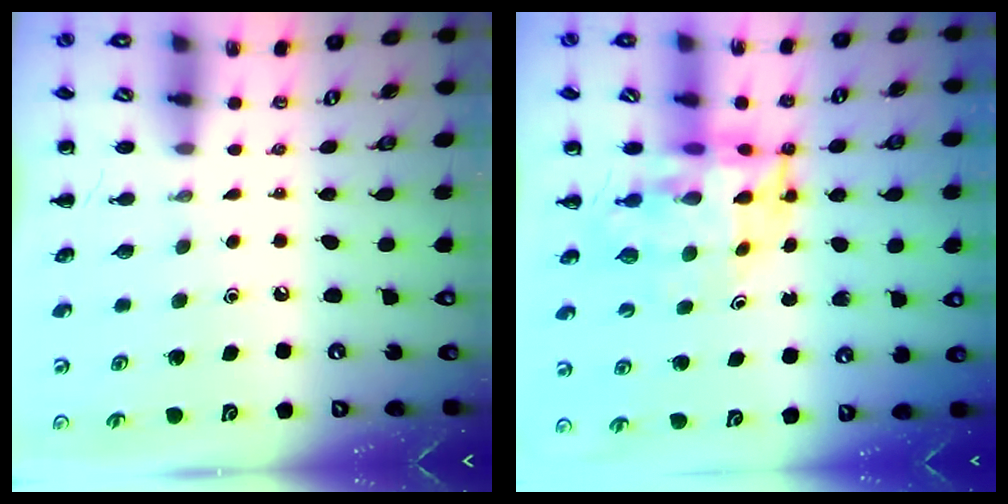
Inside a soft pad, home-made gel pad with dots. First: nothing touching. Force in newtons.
{"total": 8.2, "press": 7.7, "slide": 2.9}